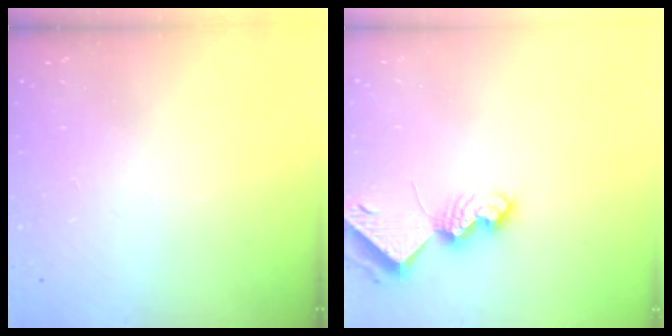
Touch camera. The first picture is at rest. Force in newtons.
{"total": 7.4, "press": 7.3, "slide": 1.0}